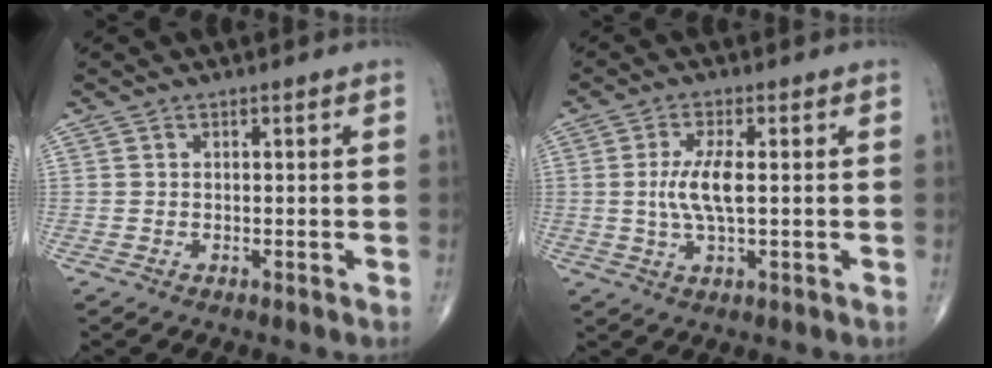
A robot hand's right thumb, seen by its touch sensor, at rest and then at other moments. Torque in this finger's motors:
{"motor_torque": [0.11, 0.05, 0.94, 0.11, 0.08]}